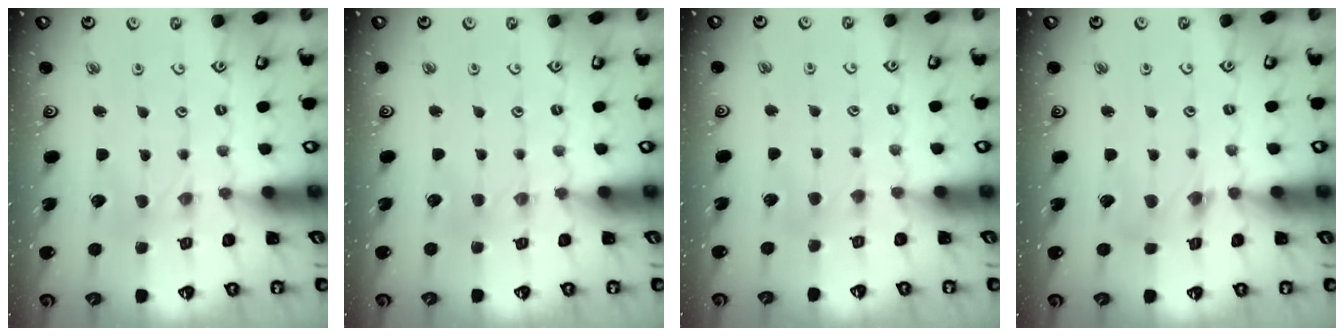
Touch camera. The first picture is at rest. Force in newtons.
{"total": 1.4, "press": 1.4, "slide": 0.3}
{"total": 4.4, "press": 4.3, "slide": 0.5}
{"total": 2.5, "press": 2.4, "slide": 0.4}